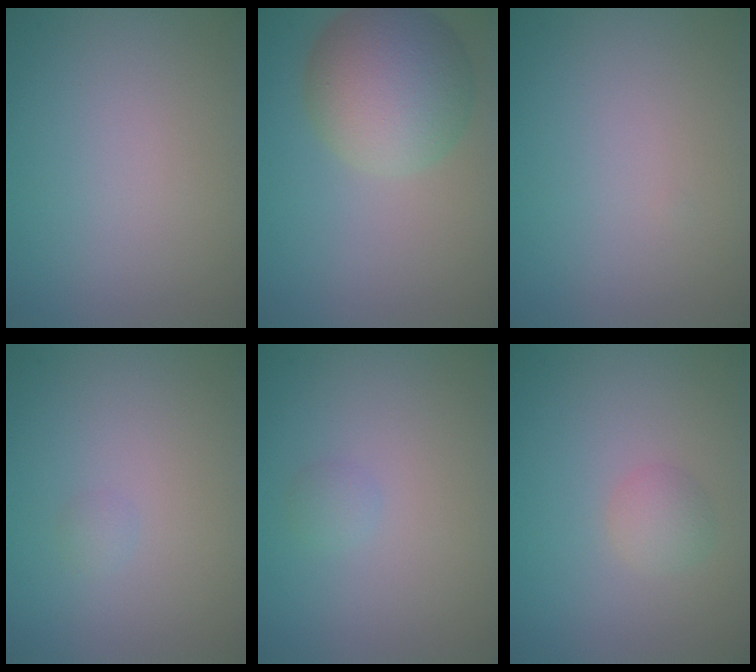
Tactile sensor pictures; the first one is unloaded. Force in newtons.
{"total": 7.9, "press": 7.9, "slide": 0.6}
{"total": 0.0}
{"total": 0.6, "press": 0.6, "slide": 0.0}
{"total": 0.8, "press": 0.8, "slide": 0.1}
{"total": 1.8, "press": 1.8, "slide": 0.0}